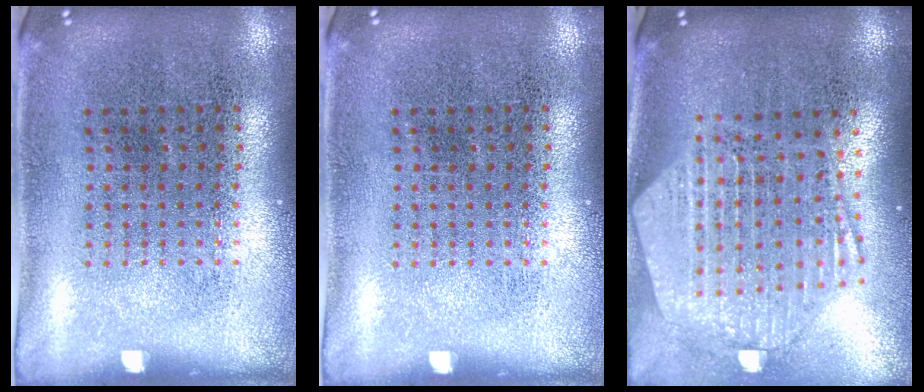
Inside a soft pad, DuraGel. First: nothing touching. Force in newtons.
{"total": 0.0}
{"total": 2.6, "press": 2.2, "slide": 1.5}